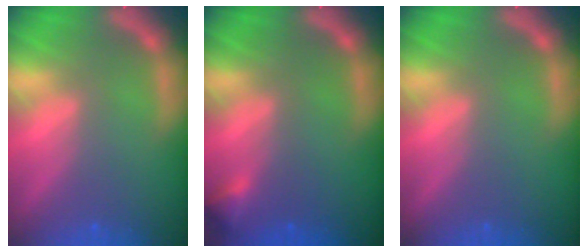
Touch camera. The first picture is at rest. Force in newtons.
{"total": 1.4}
{"total": 0.0}